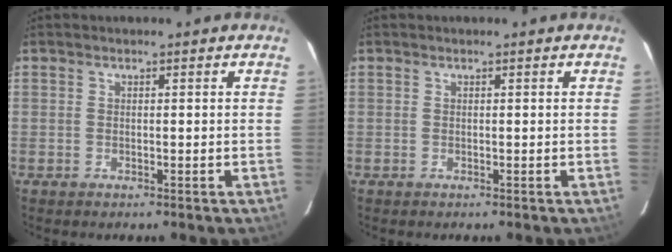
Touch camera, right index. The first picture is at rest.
{"total": 0.0}